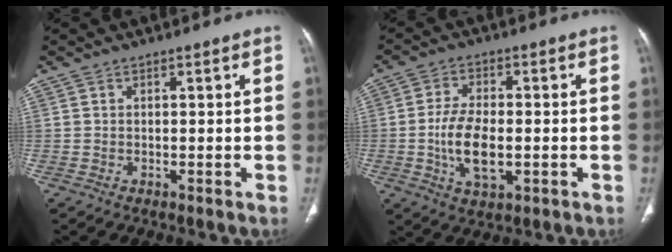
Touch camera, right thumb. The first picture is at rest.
{"total": 9.1, "force": [-1.5, 4.7, 7.7], "torque": [-0.145, 0.003, -0.026]}